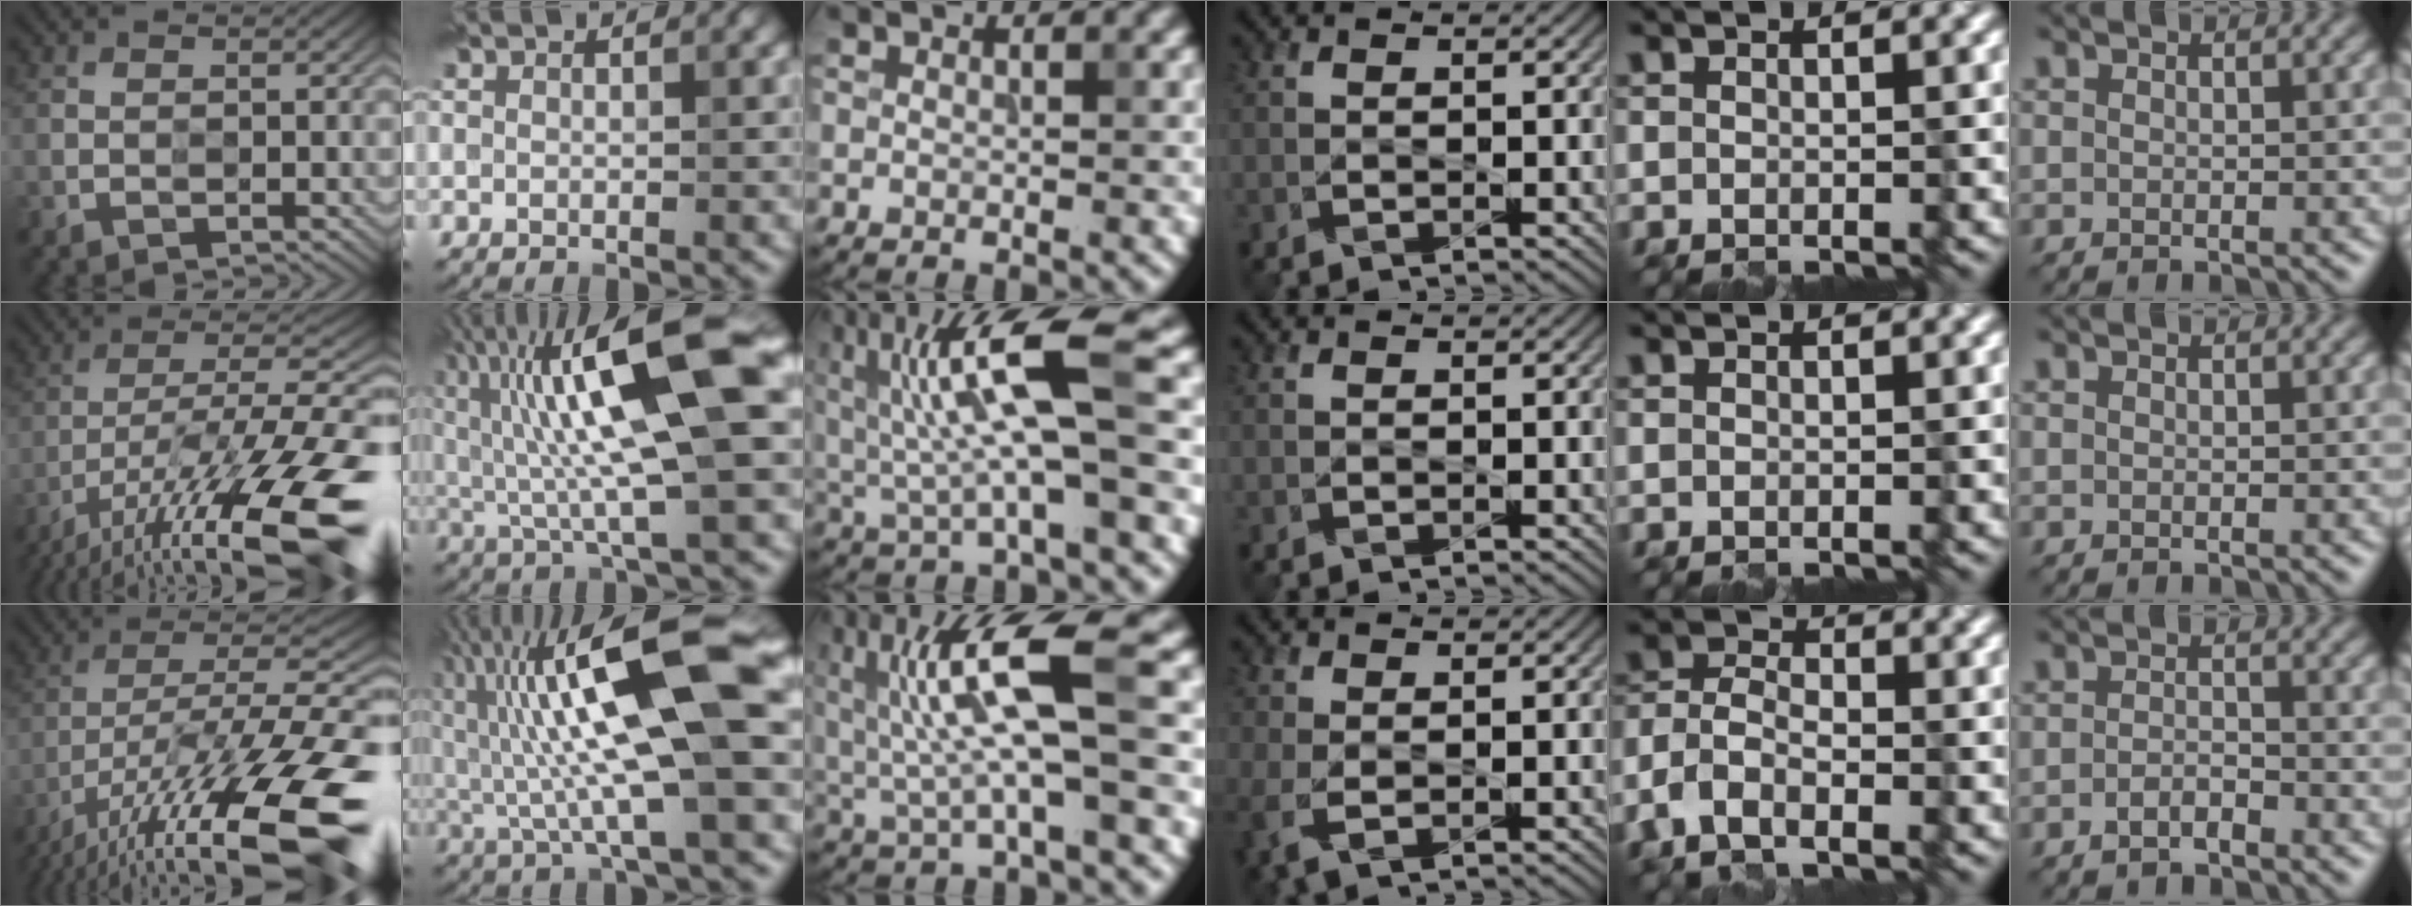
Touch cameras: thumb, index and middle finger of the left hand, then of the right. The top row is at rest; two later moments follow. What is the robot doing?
{"motion": "wipe", "object": "glass cup"}